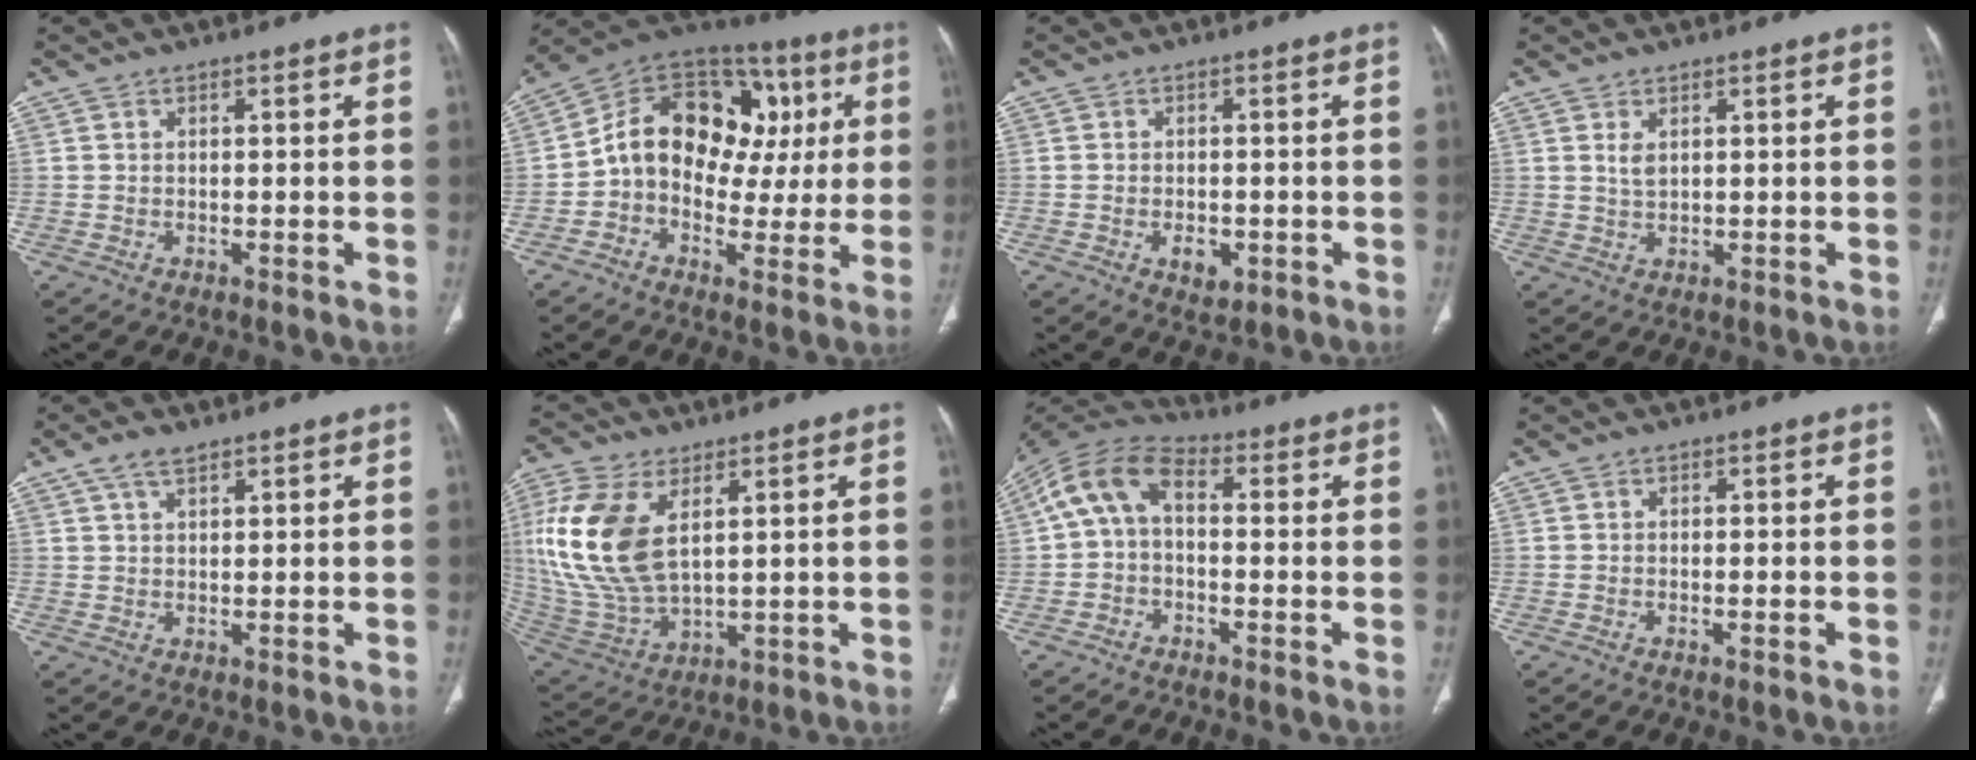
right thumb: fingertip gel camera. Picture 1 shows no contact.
{"total": 19.1, "force": [1.7, 14.3, 12.5], "torque": [-0.150, 0.050, 0.022]}
{"total": 3.8, "force": [-1.3, 2.3, 2.7], "torque": [-0.034, 0.004, -0.013]}
{"total": 2.0, "force": [0.9, 1.0, 1.4], "torque": [-0.028, -0.003, 0.025]}
{"total": 3.5, "force": [2.3, 1.5, 2.2], "torque": [-0.041, -0.001, 0.048]}
{"total": 17.7, "force": [5.1, 9.7, 13.9], "torque": [-0.306, -0.014, 0.111]}
{"total": 9.7, "force": [0.4, 5.9, 7.6], "torque": [-0.137, 0.034, -0.008]}
{"total": 1.1, "force": [-0.4, 0.2, 1.0], "torque": [-0.018, 0.000, -0.006]}